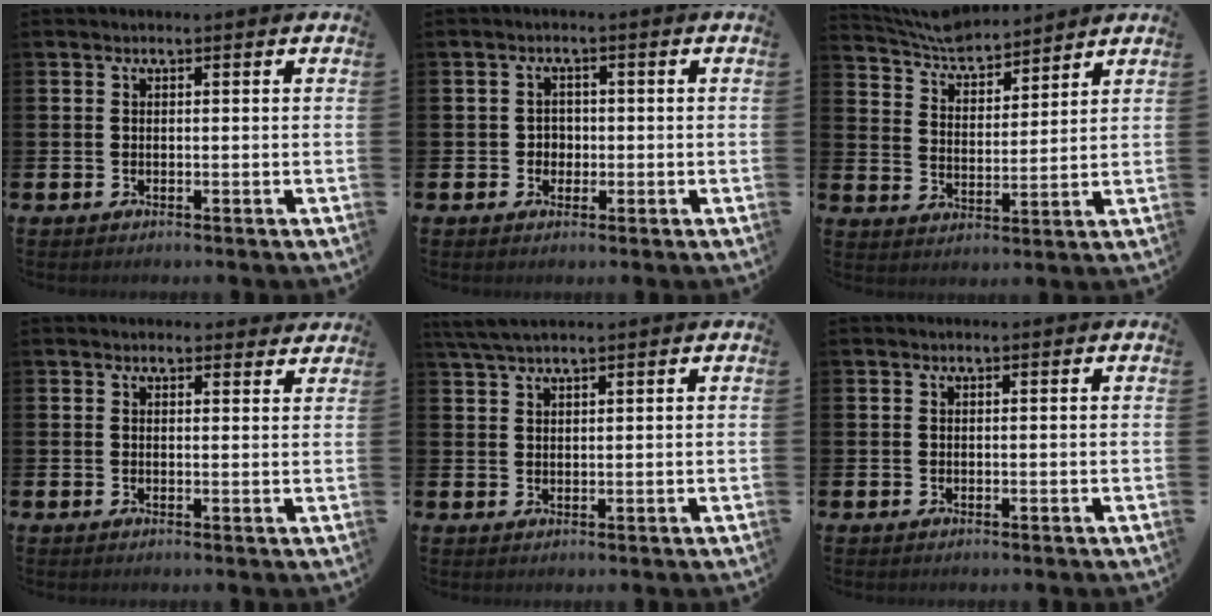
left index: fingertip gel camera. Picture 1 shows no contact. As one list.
[{"total": 1.9, "force": [-0.2, 1.8, 0.5], "torque": [-0.004, 0.003, -0.010]}, {"total": 5.8, "force": [5.6, 1.1, 0.6], "torque": [-0.041, -0.034, 0.099]}, {"total": 1.5, "force": [1.5, 0.5, 0.1], "torque": [0.008, -0.003, 0.024]}, {"total": 3.2, "force": [2.8, 0.5, 1.5], "torque": [-0.040, 0.001, 0.054]}, {"total": 0.0}]